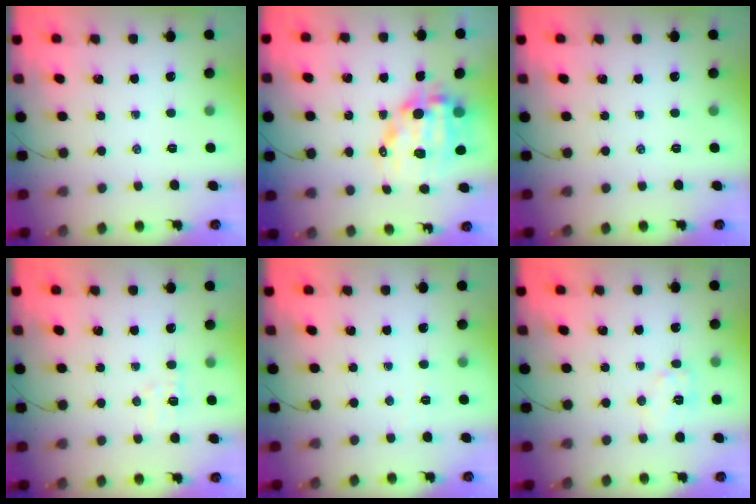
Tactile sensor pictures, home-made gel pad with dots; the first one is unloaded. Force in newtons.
{"total": 12.3, "press": 11.9, "slide": 3.0}
{"total": 0.0}
{"total": 4.6, "press": 4.4, "slide": 1.1}
{"total": 1.9, "press": 1.8, "slide": 0.6}
{"total": 6.8, "press": 6.8, "slide": 0.6}